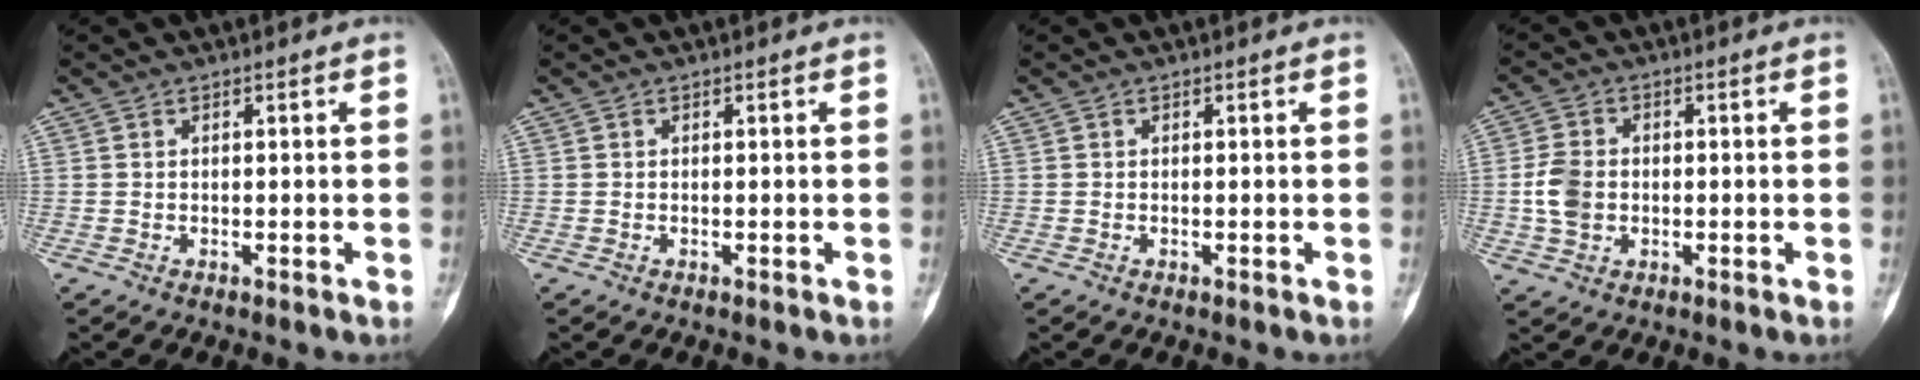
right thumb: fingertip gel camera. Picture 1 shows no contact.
{"total": 0.0}
{"total": 0.0}
{"total": 5.9, "force": [-0.5, 4.4, 3.8], "torque": [-0.075, 0.007, -0.012]}